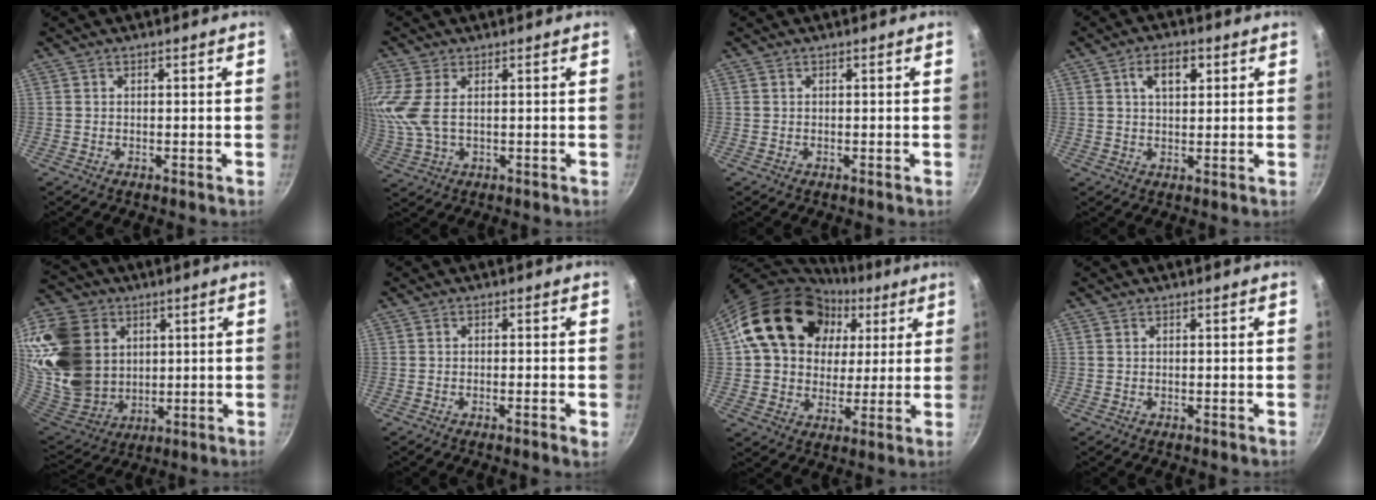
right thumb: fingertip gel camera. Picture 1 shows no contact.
{"total": 8.0, "force": [1.5, 4.1, 6.7], "torque": [-0.151, 0.000, 0.033]}
{"total": 0.0}
{"total": 5.7, "force": [2.1, 3.3, 4.2], "torque": [-0.053, 0.001, 0.031]}
{"total": 26.0, "force": [8.0, 20.1, 14.5], "torque": [-0.301, -0.014, 0.168]}
{"total": 2.0, "force": [-0.9, 0.2, 1.8], "torque": [-0.031, 0.004, -0.016]}
{"total": 20.9, "force": [7.1, 16.2, 11.1], "torque": [-0.165, 0.013, 0.122]}
{"total": 0.0}